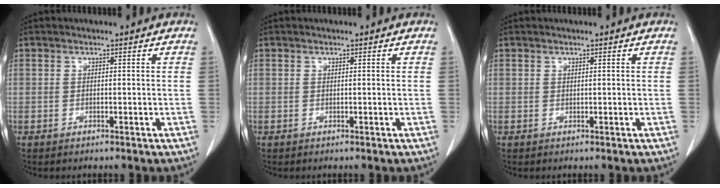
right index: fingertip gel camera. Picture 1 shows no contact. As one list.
[{"total": 0.0}, {"total": 0.0}]